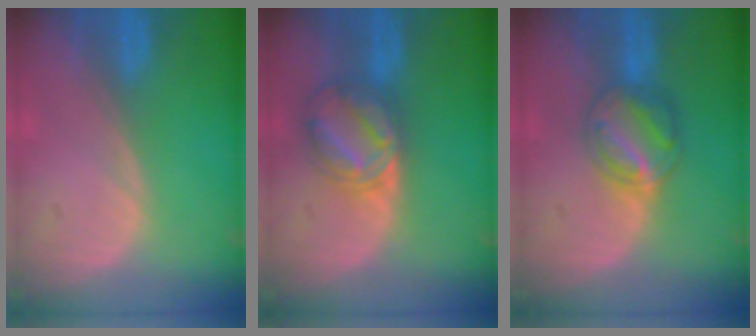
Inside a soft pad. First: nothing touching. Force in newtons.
{"total": 6.9, "press": 6.9, "slide": 0.4}
{"total": 5.8, "press": 5.8, "slide": 0.6}